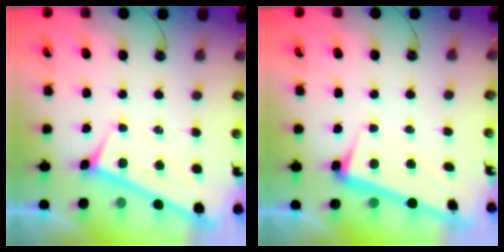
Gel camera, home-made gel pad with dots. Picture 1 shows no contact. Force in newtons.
{"total": 2.4, "press": 2.2, "slide": 1.1}